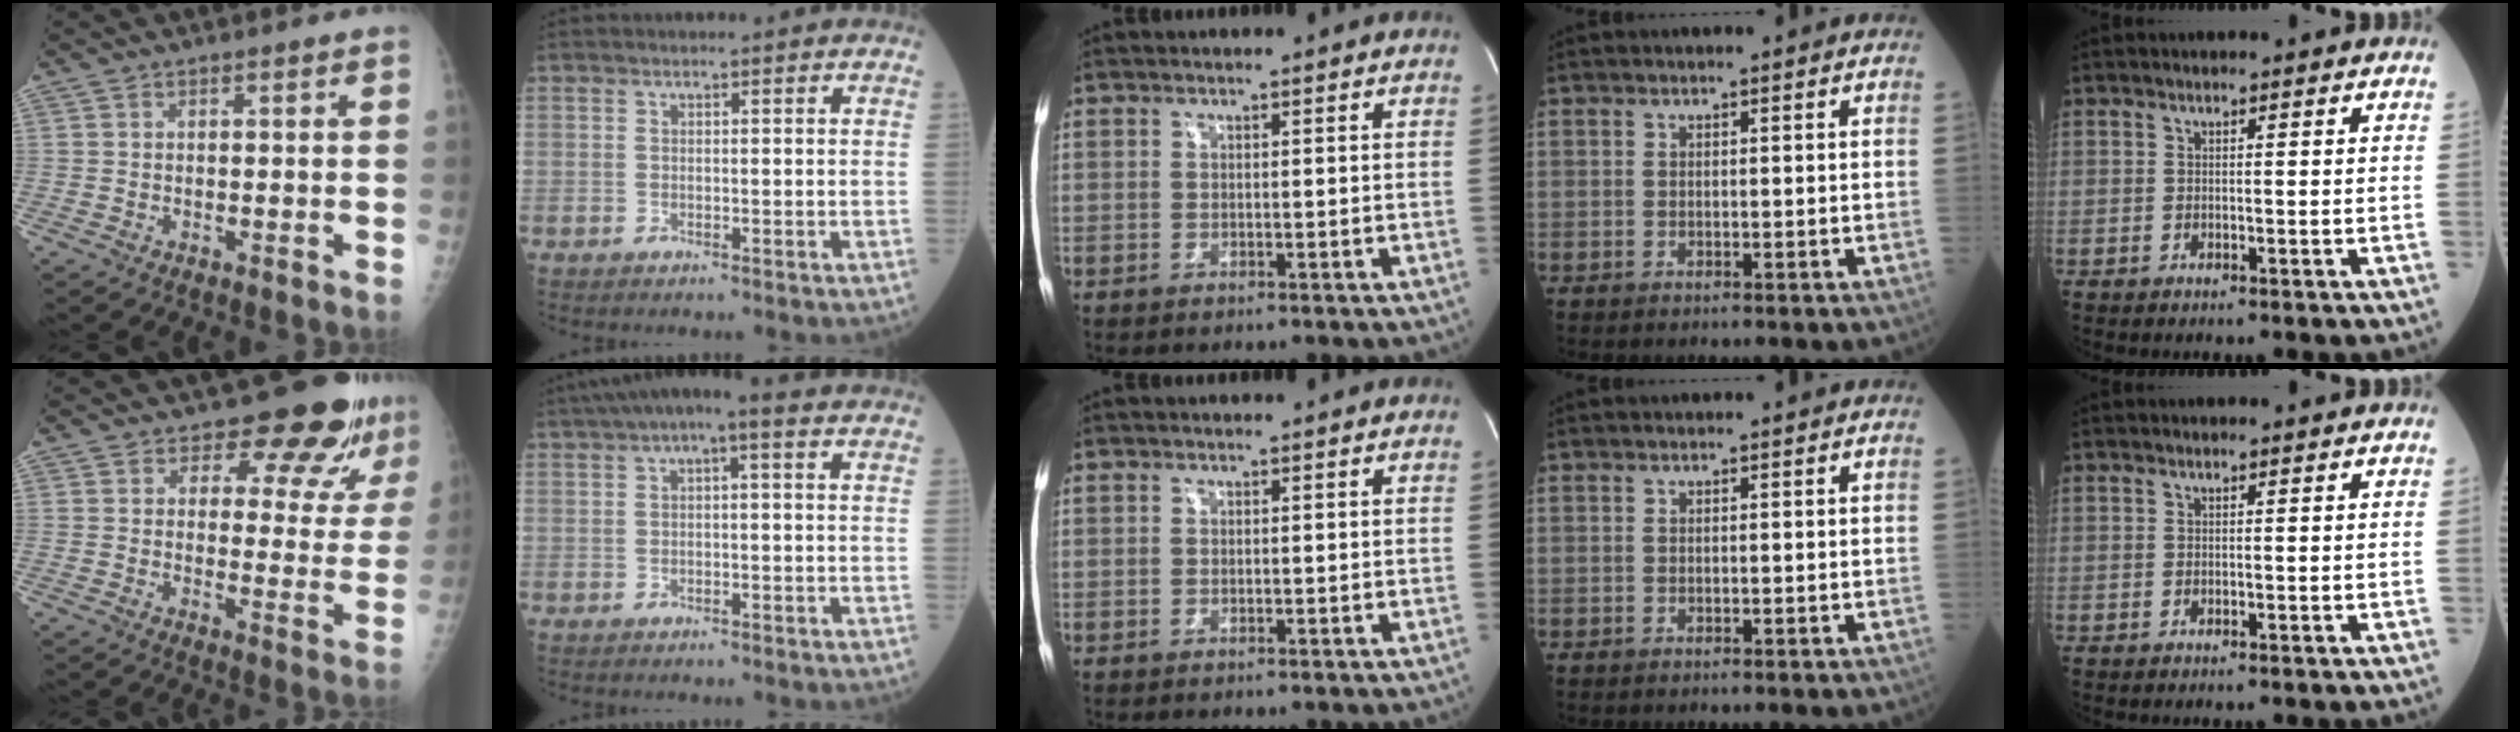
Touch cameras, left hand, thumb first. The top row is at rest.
{"thumb": {"total": 11.4, "force": [9.2, 4.8, 4.5], "torque": [-0.016, -0.066, 0.102]}, "index": {"total": 5.6, "force": [2.4, 1.2, 5.0], "torque": [-0.085, 0.034, 0.032]}}